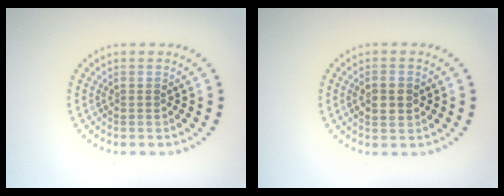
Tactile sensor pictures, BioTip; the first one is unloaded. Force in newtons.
{"total": 2.8, "press": 2.8, "slide": 0.2}